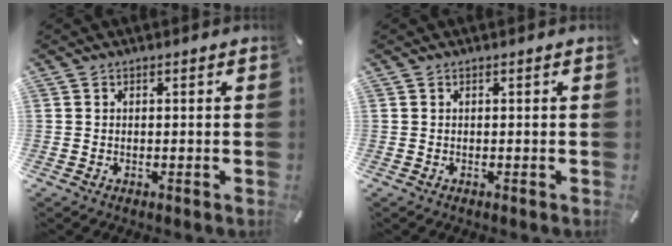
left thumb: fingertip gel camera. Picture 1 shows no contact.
{"total": 0.0}